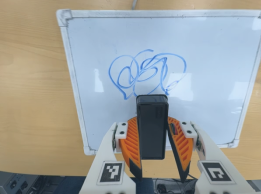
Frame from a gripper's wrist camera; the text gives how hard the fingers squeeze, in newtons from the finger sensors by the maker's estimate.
{"total": 5.9, "left": 5.2, "right": 6.6}